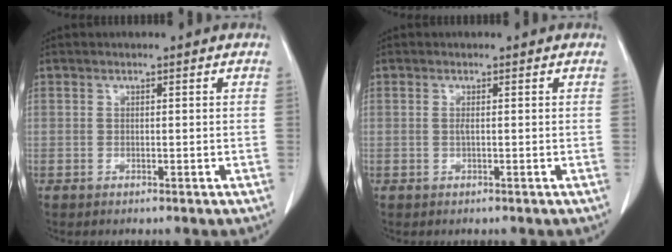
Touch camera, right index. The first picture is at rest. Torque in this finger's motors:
{"motor_torque": [0.14, -0.11, 0.01, 0.01]}